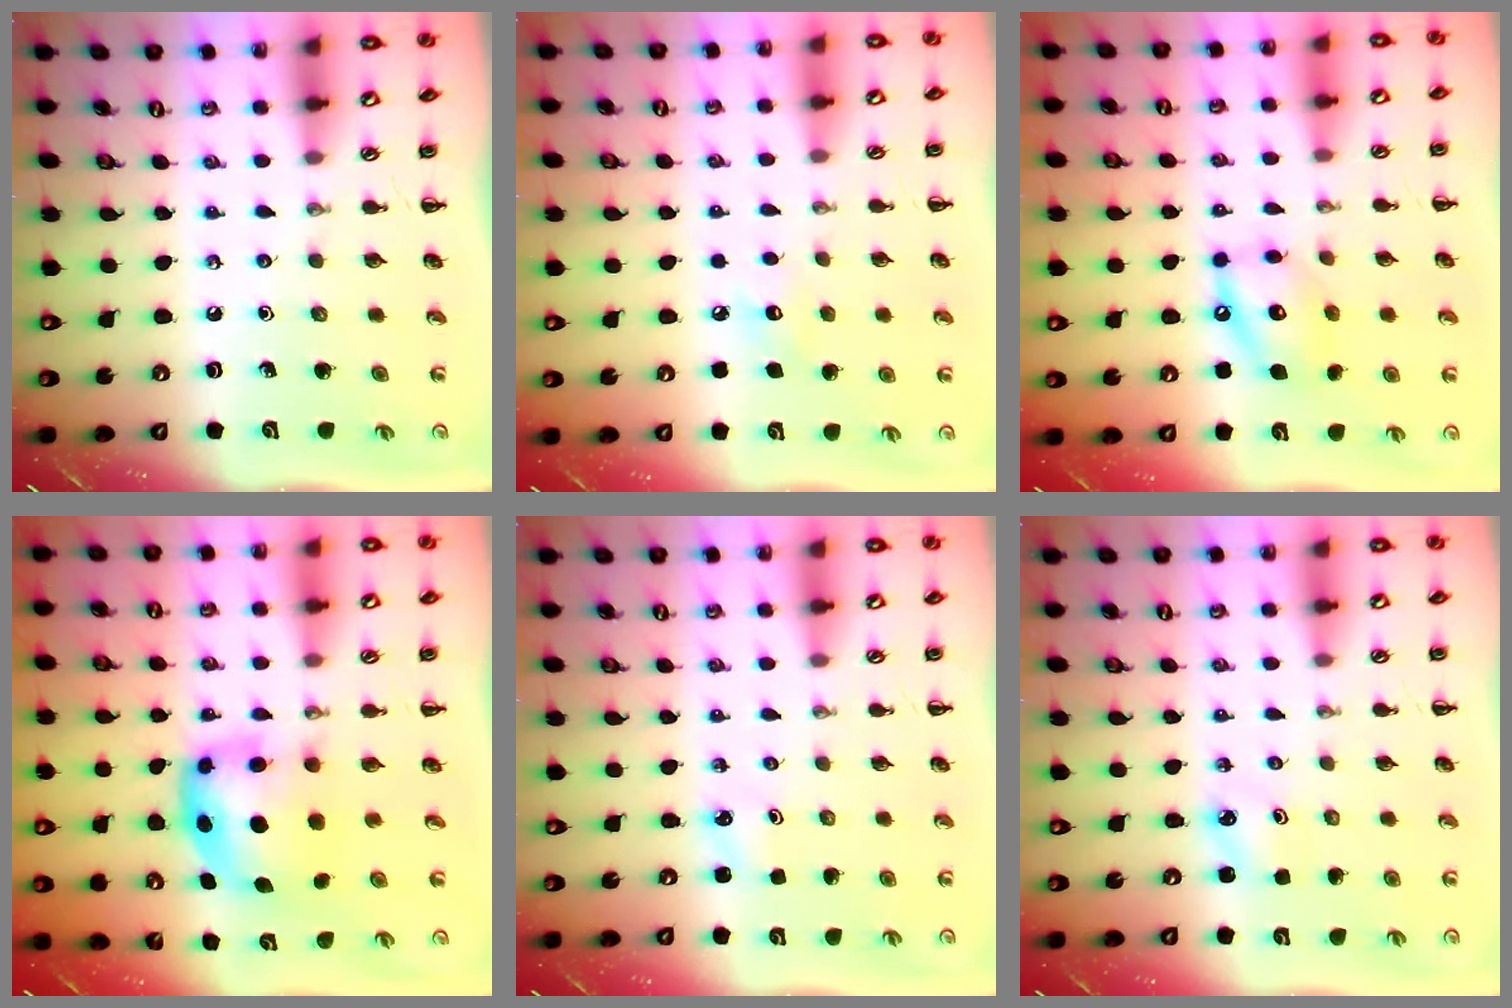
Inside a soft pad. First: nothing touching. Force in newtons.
{"total": 5.6, "press": 5.4, "slide": 1.4}
{"total": 11.9, "press": 11.7, "slide": 2.3}
{"total": 5.9, "press": 5.9, "slide": 1.0}
{"total": 1.4, "press": 1.4, "slide": 0.4}
{"total": 1.9, "press": 1.8, "slide": 0.5}